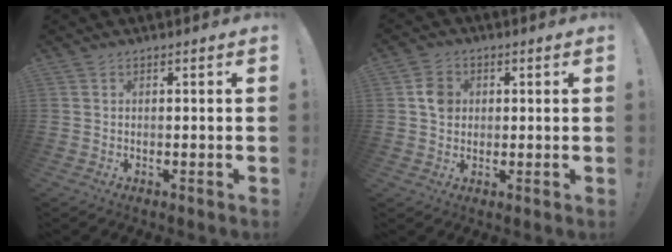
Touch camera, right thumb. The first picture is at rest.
{"total": 5.7, "force": [0.8, 5.1, 2.5], "torque": [-0.021, 0.002, 0.013]}